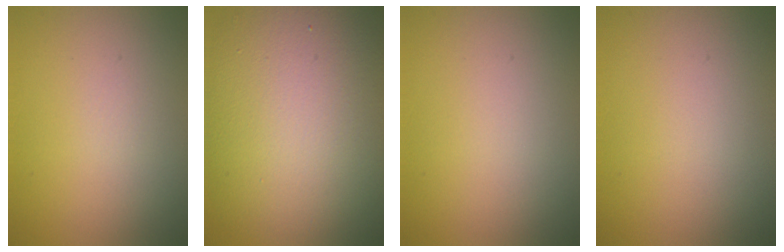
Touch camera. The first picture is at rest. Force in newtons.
{"total": 14.6, "press": 14.6, "slide": 0.5}
{"total": 0.0}
{"total": 0.0}